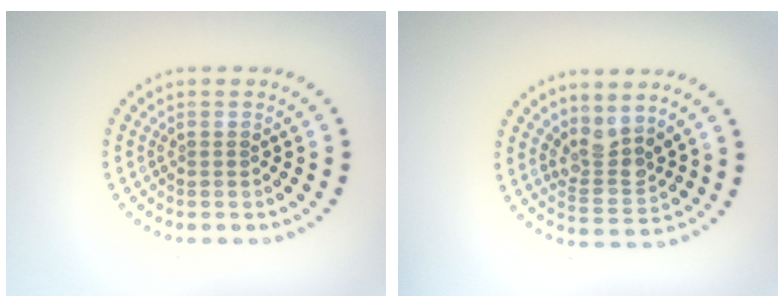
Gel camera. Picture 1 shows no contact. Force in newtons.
{"total": 2.9, "press": 2.4, "slide": 1.6}